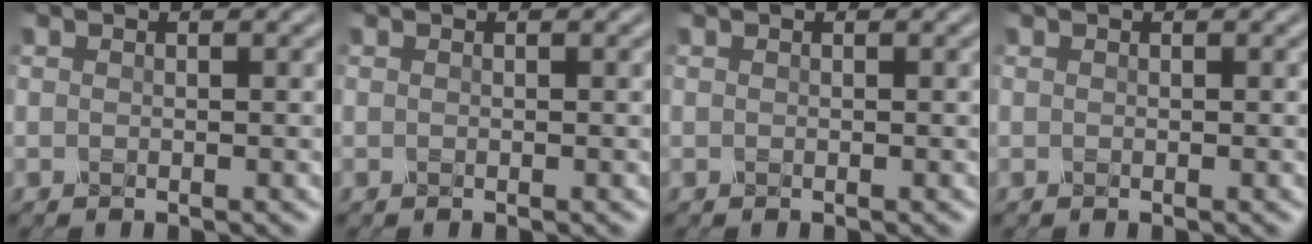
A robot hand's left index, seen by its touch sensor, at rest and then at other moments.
{"total": 0.0}
{"total": 0.0}
{"total": 0.0}